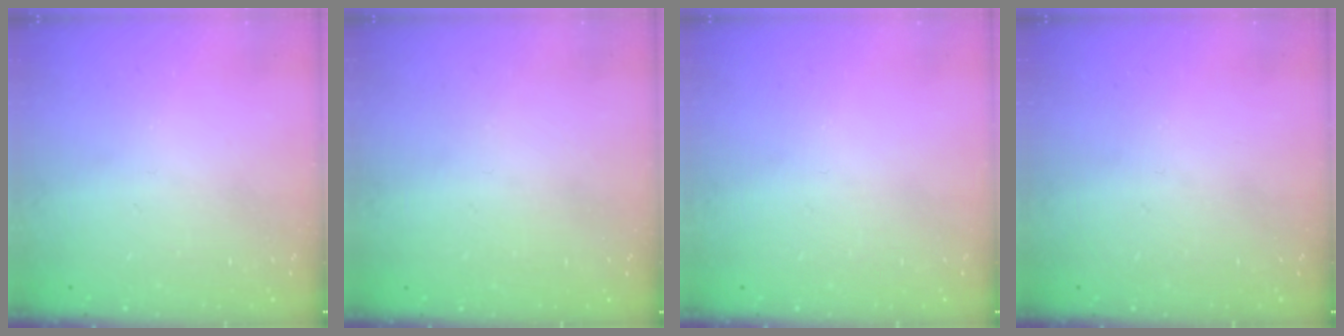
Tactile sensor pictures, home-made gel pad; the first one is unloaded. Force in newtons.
{"total": 0.7, "press": 0.7, "slide": 0.1}
{"total": 0.0}
{"total": 0.0}